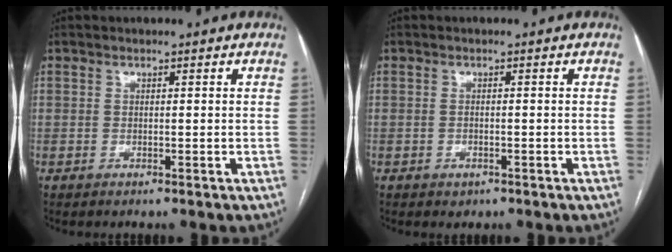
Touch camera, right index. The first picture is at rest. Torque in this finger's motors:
{"motor_torque": [0.37, -0.22, 0.07, 0.00]}